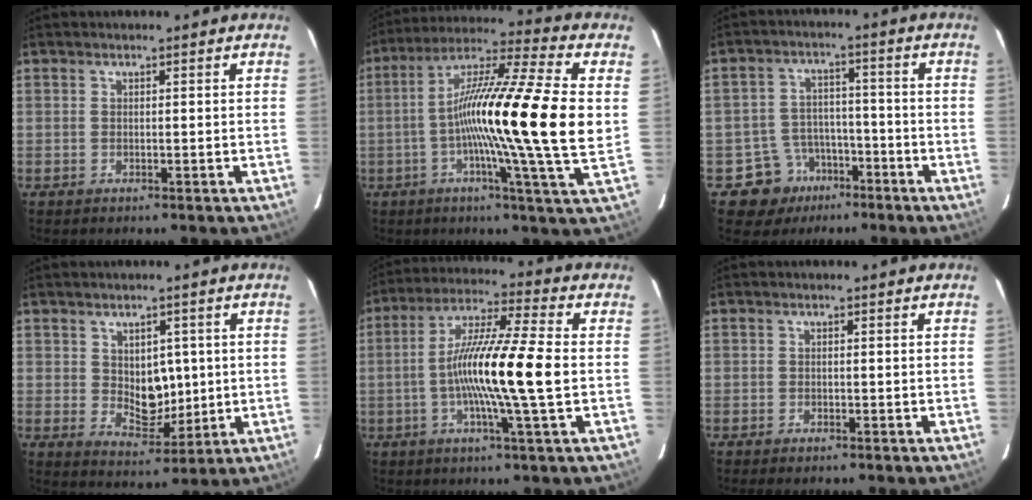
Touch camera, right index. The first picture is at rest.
{"total": 21.5, "force": [-0.3, -0.8, 21.5], "torque": [-0.346, 0.002, -0.026]}
{"total": 7.4, "force": [-4.0, 6.2, 0.4], "torque": [0.002, 0.017, -0.057]}
{"total": 6.5, "force": [0.8, 4.1, 5.0], "torque": [-0.076, -0.002, 0.028]}
{"total": 14.3, "force": [-1.6, -0.6, 14.2], "torque": [-0.257, -0.003, -0.041]}
{"total": 0.8, "force": [-0.7, 0.2, 0.4], "torque": [-0.010, -0.002, -0.007]}